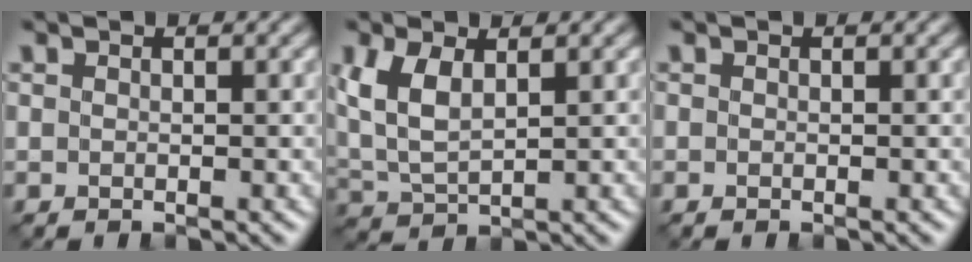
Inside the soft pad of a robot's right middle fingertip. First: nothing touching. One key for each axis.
{"total": 4.7, "fx": 1.7, "fy": 2.3, "fz": 3.8, "tx": -0.093, "ty": 0.007, "tz": 0.037}
{"total": 0.0}